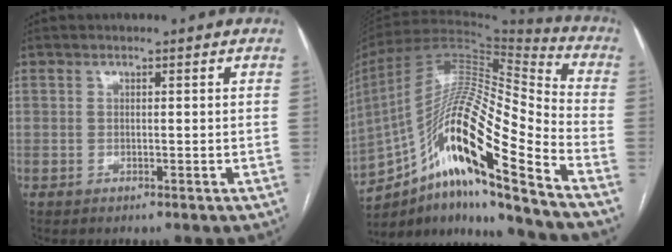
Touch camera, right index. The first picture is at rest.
{"total": 22.0, "force": [-13.4, 1.5, 17.3], "torque": [-0.323, 0.008, -0.242]}